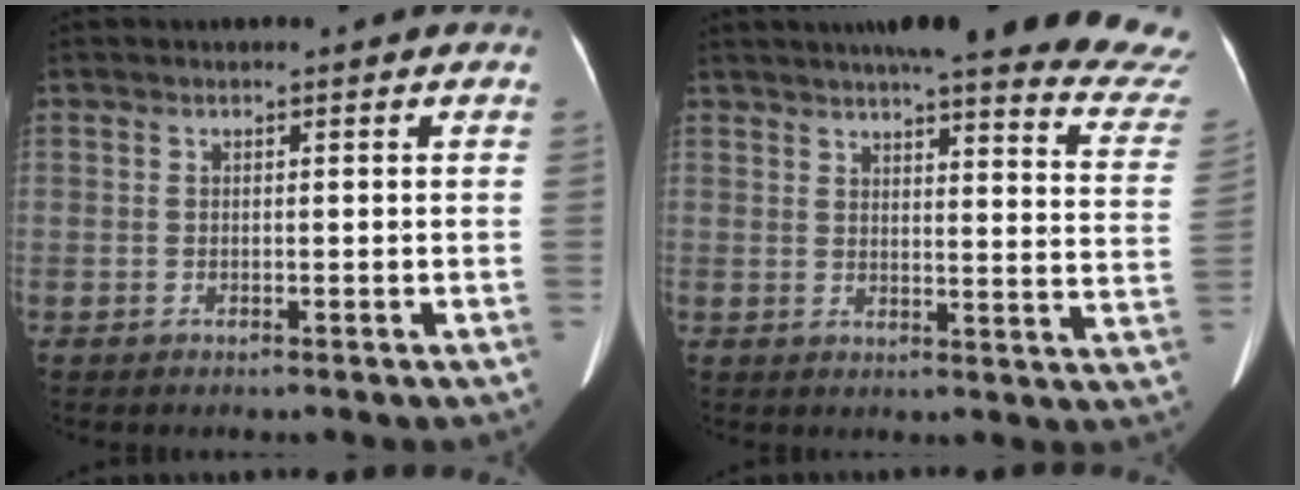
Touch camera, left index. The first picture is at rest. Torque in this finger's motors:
{"motor_torque": [0.21, -0.39, 0.05, 0.05]}